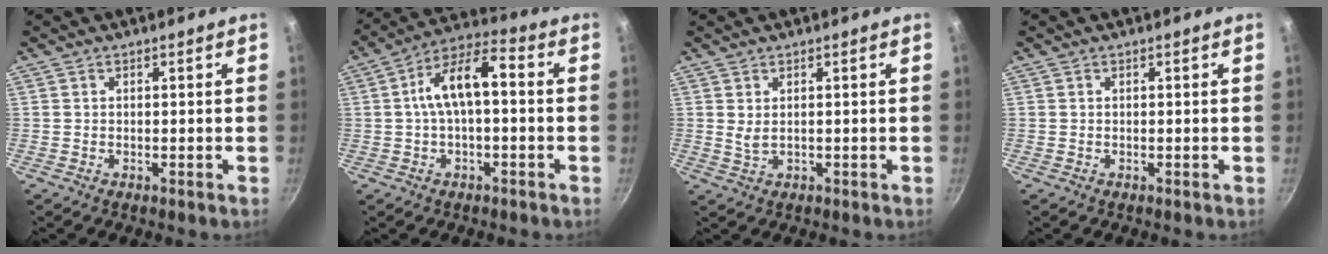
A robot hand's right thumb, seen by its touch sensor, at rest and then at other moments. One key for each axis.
{"total": 10.9, "fx": 0.1, "fy": 4.9, "fz": 9.7, "tx": -0.159, "ty": 0.044, "tz": -0.007}
{"total": 1.8, "fx": 0.3, "fy": 0.8, "fz": 1.6, "tx": -0.032, "ty": -0.004, "tz": 0.010}
{"total": 0.0}